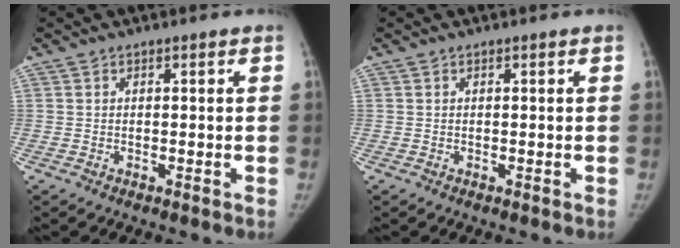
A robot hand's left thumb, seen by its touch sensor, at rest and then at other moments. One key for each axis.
{"total": 0.0}